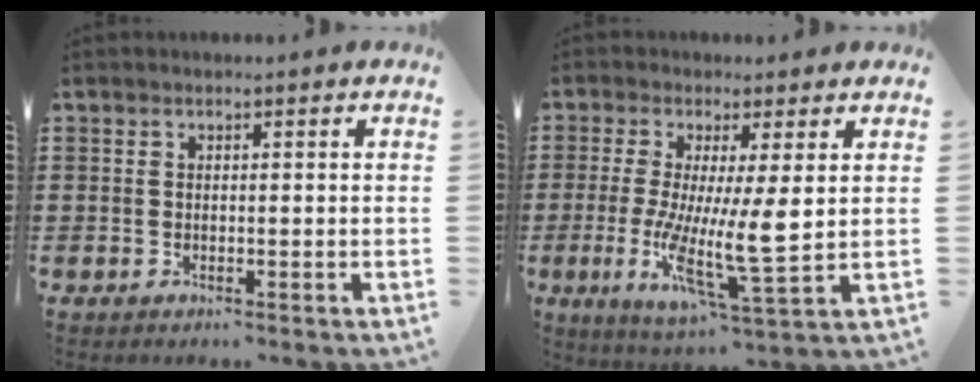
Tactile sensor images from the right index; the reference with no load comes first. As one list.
[{"total": 9.9, "force": [0.9, 1.8, 9.7], "torque": [-0.177, -0.027, 0.017]}]